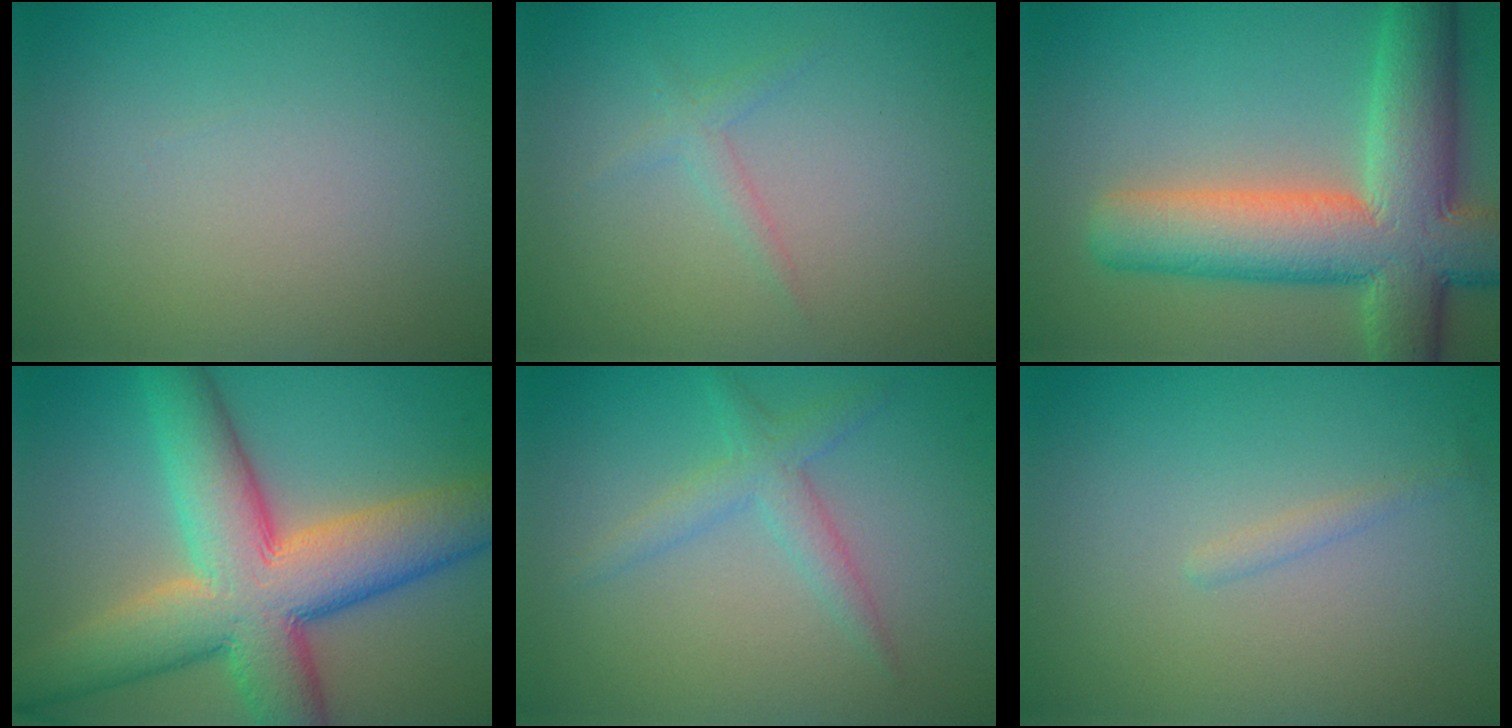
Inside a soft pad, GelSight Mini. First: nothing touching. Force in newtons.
{"total": 1.1, "press": 1.1, "slide": 0.0}
{"total": 11.3, "press": 11.3, "slide": 0.9}
{"total": 12.2, "press": 12.2, "slide": 0.8}
{"total": 2.3, "press": 2.3, "slide": 0.1}
{"total": 0.7, "press": 0.7, "slide": 0.1}